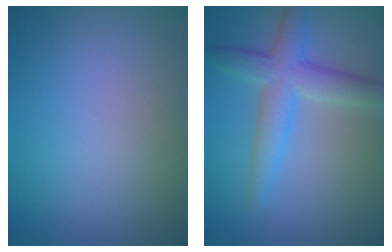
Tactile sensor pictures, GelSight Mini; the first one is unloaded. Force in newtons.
{"total": 4.7, "press": 4.7, "slide": 0.1}